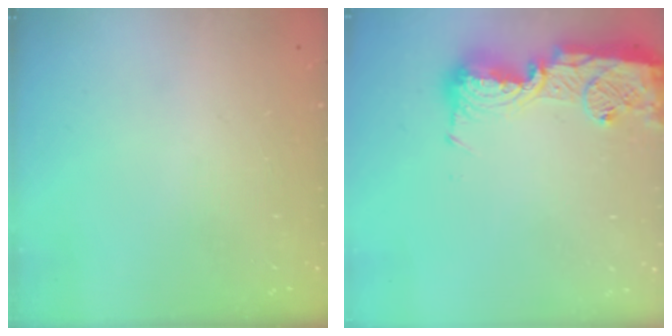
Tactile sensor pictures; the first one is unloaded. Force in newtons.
{"total": 15.2, "press": 15.1, "slide": 1.2}